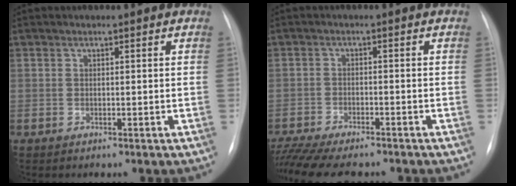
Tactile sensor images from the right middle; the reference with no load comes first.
{"total": 12.4, "force": [-10.9, 2.4, 5.5], "torque": [-0.097, -0.011, -0.163]}